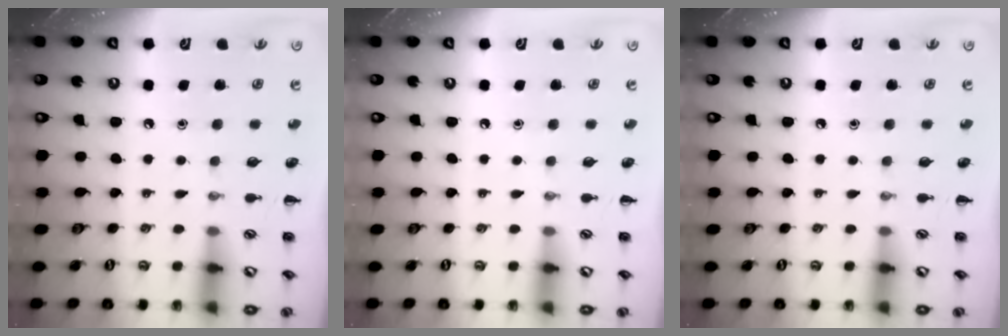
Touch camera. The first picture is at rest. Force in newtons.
{"total": 0.0}
{"total": 0.0}